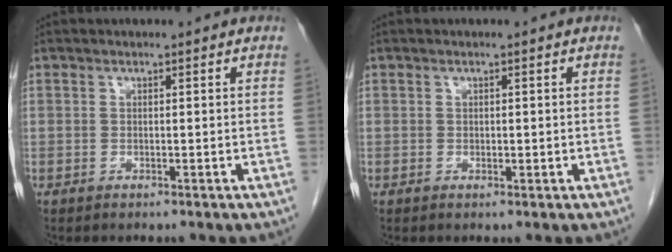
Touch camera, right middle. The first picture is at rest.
{"total": 0.6, "force": [0.0, 0.4, 0.5], "torque": [-0.004, 0.000, 0.001]}